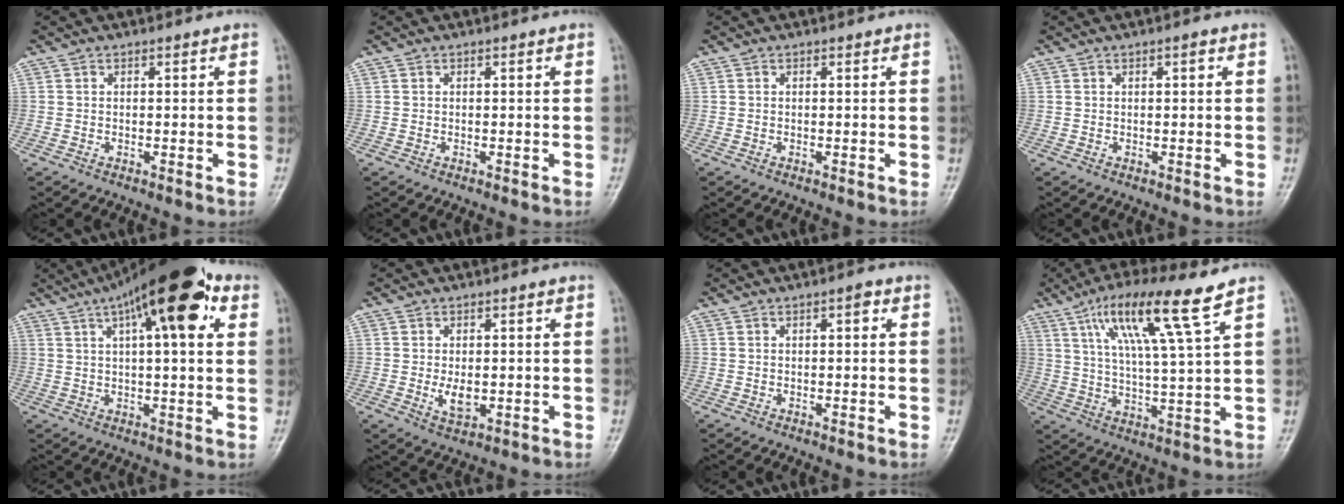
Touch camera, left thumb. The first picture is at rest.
{"total": 0.0}
{"total": 0.0}
{"total": 1.1, "force": [0.4, 0.3, 1.0], "torque": [-0.015, 0.003, 0.004]}
{"total": 18.5, "force": [8.1, 6.0, 15.5], "torque": [-0.224, 0.014, 0.119]}
{"total": 4.3, "force": [-0.3, 2.4, 3.5], "torque": [-0.053, -0.007, 0.000]}
{"total": 1.7, "force": [0.6, 0.6, 1.5], "torque": [-0.020, 0.003, 0.006]}
{"total": 13.9, "force": [7.8, 0.8, 11.4], "torque": [-0.210, -0.025, 0.141]}